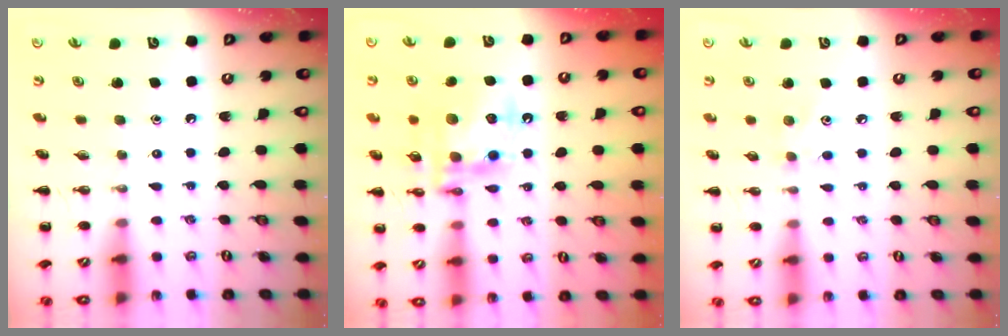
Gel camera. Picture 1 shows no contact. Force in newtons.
{"total": 16.2, "press": 16.0, "slide": 3.0}
{"total": 4.5, "press": 4.4, "slide": 1.2}